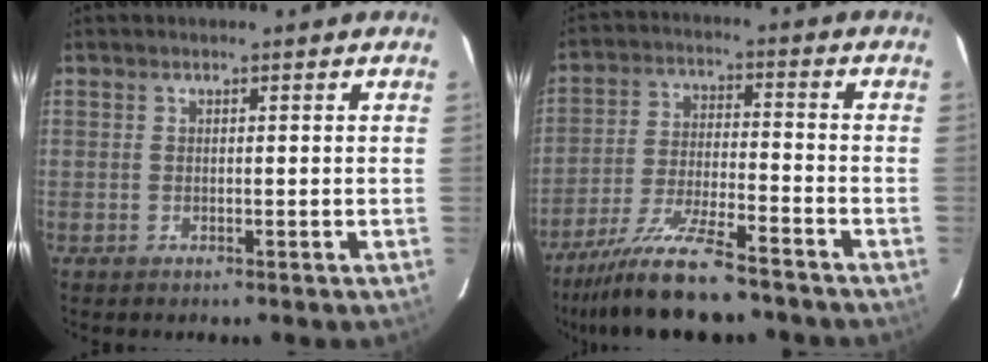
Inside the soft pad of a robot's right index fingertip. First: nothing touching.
{"total": 14.3, "force": [-11.9, 2.1, 7.6], "torque": [-0.162, -0.023, -0.208]}